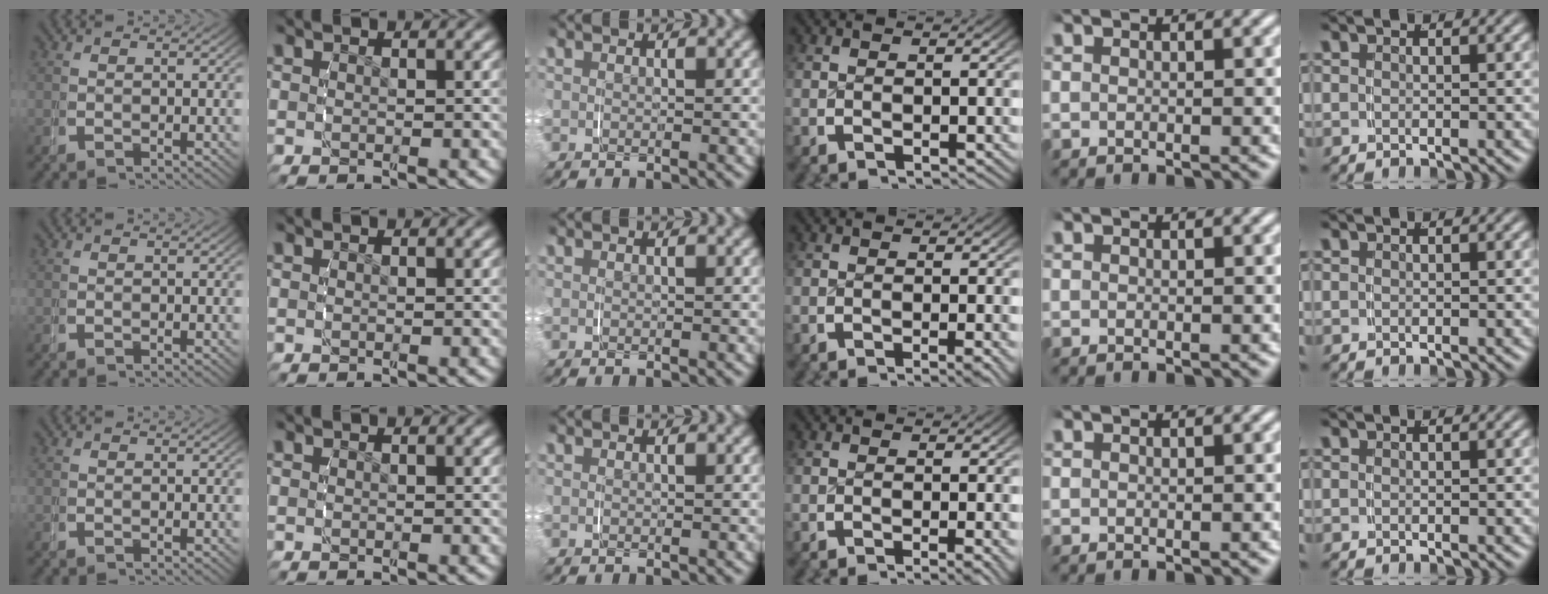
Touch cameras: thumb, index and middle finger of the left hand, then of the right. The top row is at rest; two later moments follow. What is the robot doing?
{"motion": "grasp_and_lifting", "object": "key"}